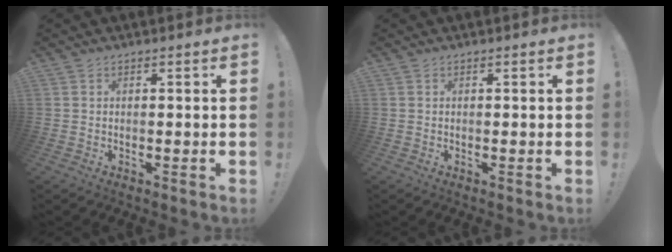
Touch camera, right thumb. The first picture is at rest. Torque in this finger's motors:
{"motor_torque": [0.00, 0.00, -0.09, 0.09, 0.04]}